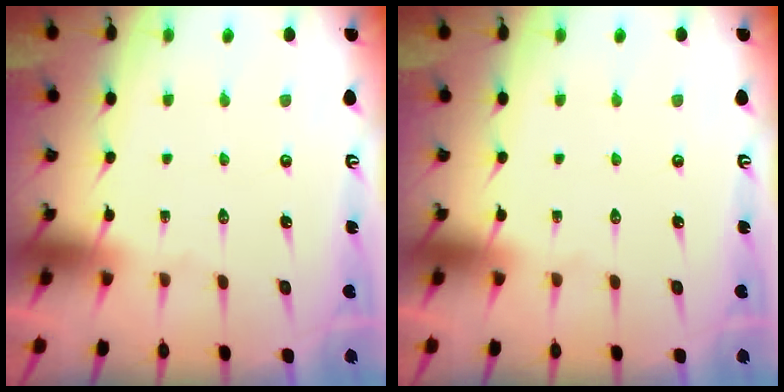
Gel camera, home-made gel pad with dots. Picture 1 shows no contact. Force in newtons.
{"total": 0.0}